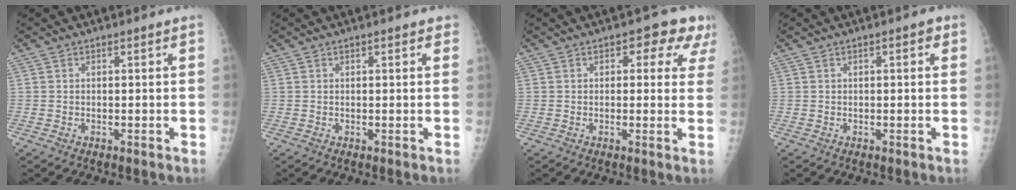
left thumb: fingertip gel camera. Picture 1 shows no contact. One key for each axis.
{"total": 1.3, "fx": 0.8, "fy": 0.5, "fz": 0.9, "tx": -0.010, "ty": 0.000, "tz": 0.007}
{"total": 6.9, "fx": 3.3, "fy": 4.1, "fz": 4.5, "tx": 0.002, "ty": -0.003, "tz": 0.027}
{"total": 1.7, "fx": 0.6, "fy": 0.6, "fz": 1.4, "tx": -0.015, "ty": 0.003, "tz": 0.005}